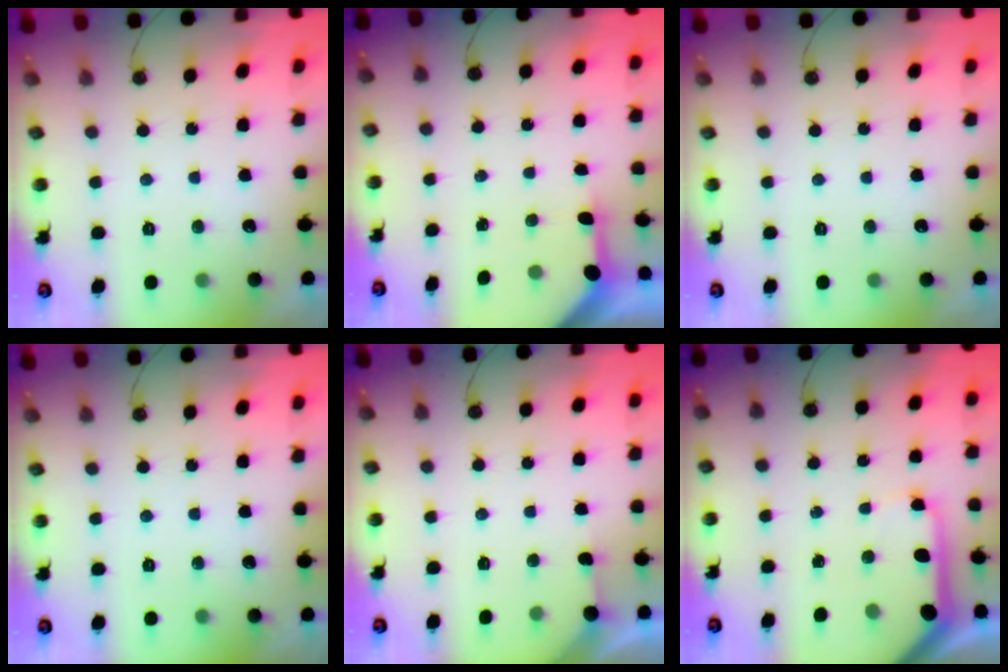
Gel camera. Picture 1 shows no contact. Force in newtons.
{"total": 3.3, "press": 3.3, "slide": 0.3}
{"total": 0.0}
{"total": 0.0}
{"total": 2.4, "press": 2.4, "slide": 0.4}
{"total": 9.7, "press": 9.6, "slide": 1.0}